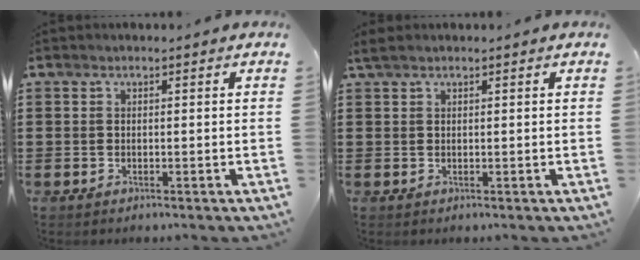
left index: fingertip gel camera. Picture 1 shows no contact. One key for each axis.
{"total": 1.1, "fx": 0.7, "fy": 0.3, "fz": 0.8, "tx": -0.017, "ty": 0.002, "tz": 0.013}